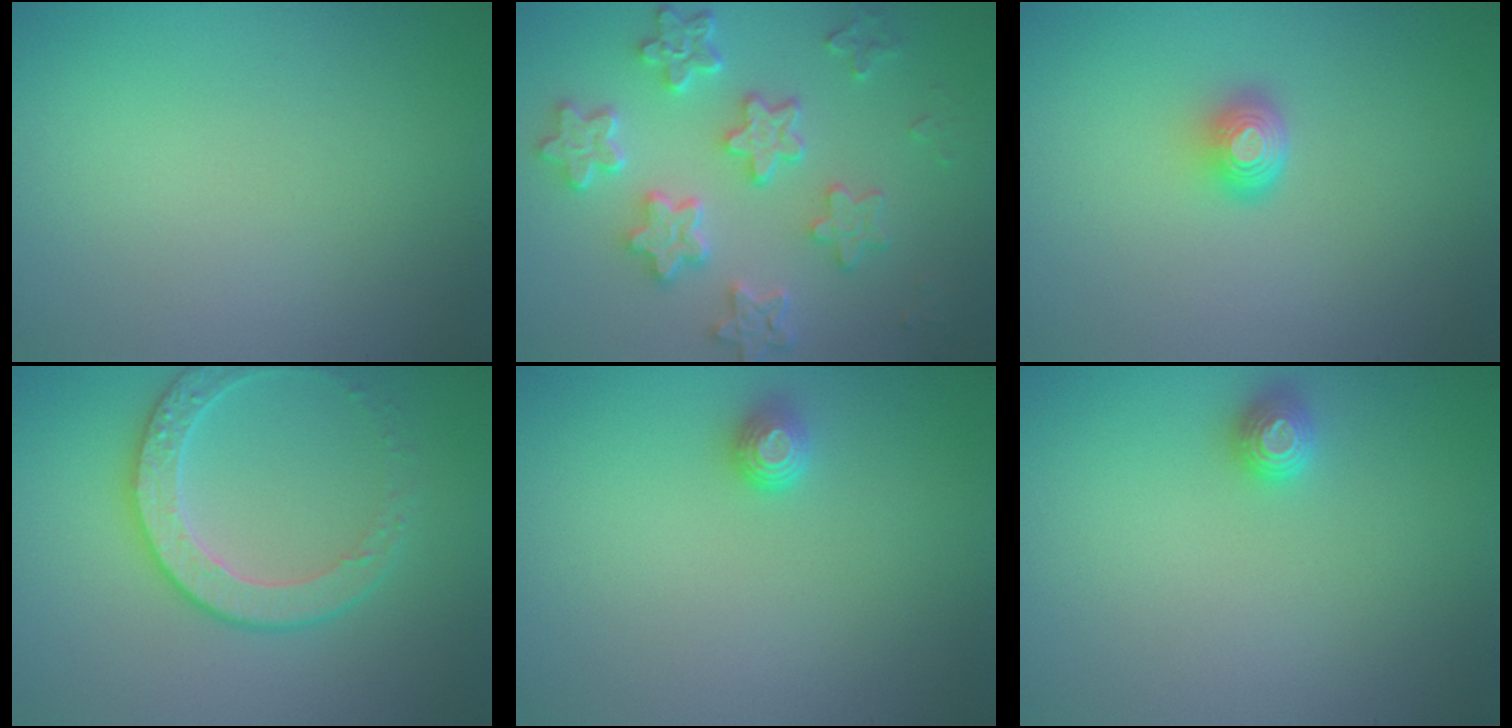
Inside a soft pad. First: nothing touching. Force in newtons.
{"total": 5.3, "press": 5.0, "slide": 1.8}
{"total": 2.0, "press": 1.4, "slide": 1.4}
{"total": 3.9, "press": 3.4, "slide": 1.7}
{"total": 1.3, "press": 1.1, "slide": 0.7}
{"total": 1.0, "press": 1.0, "slide": 0.3}